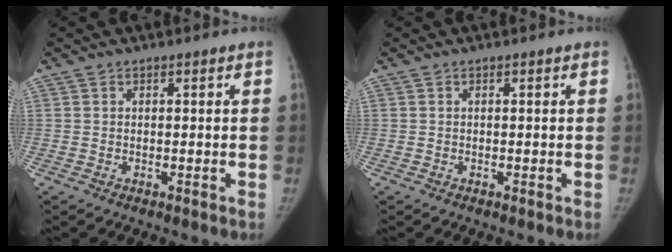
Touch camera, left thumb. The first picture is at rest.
{"total": 0.0}